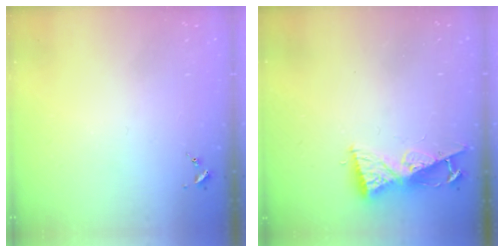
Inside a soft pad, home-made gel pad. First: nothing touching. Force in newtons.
{"total": 8.2, "press": 8.2, "slide": 0.7}